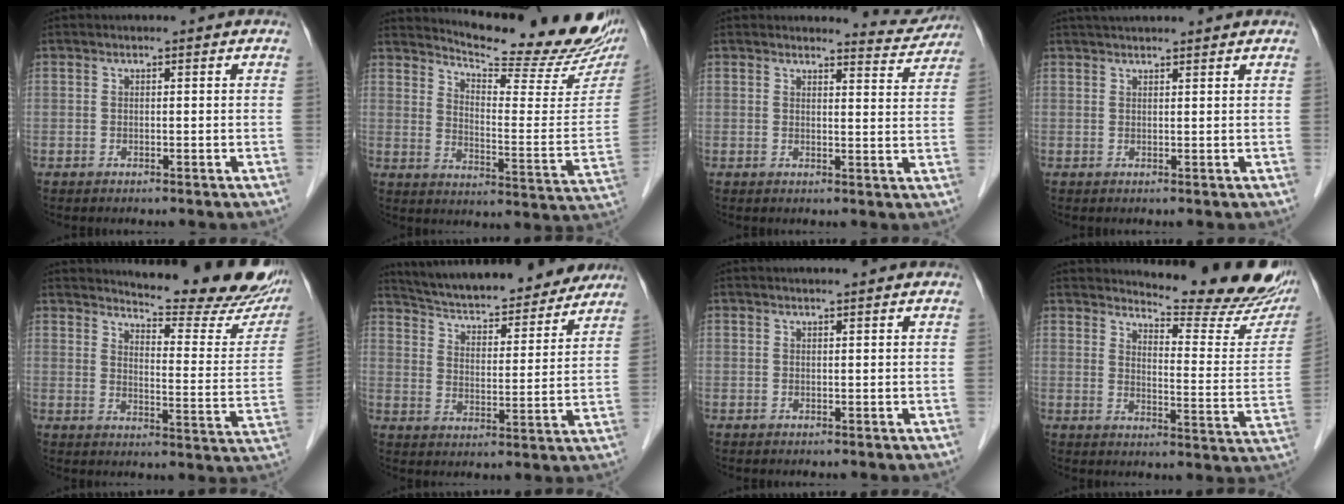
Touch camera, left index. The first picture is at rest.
{"total": 20.7, "force": [19.0, 2.8, 7.7], "torque": [-0.114, -0.081, 0.239]}
{"total": 4.4, "force": [4.4, 0.3, -0.6], "torque": [0.005, -0.027, 0.042]}
{"total": 6.1, "force": [5.6, 0.4, 2.4], "torque": [-0.034, 0.037, 0.079]}
{"total": 19.4, "force": [17.8, 3.0, 7.1], "torque": [-0.087, -0.081, 0.207]}
{"total": 21.8, "force": [19.9, 4.9, 7.5], "torque": [-0.123, 0.006, 0.278]}
{"total": 1.6, "force": [1.4, -0.2, 0.7], "torque": [-0.008, 0.014, 0.026]}
{"total": 18.2, "force": [16.9, 2.5, 6.3], "torque": [-0.077, -0.091, 0.195]}